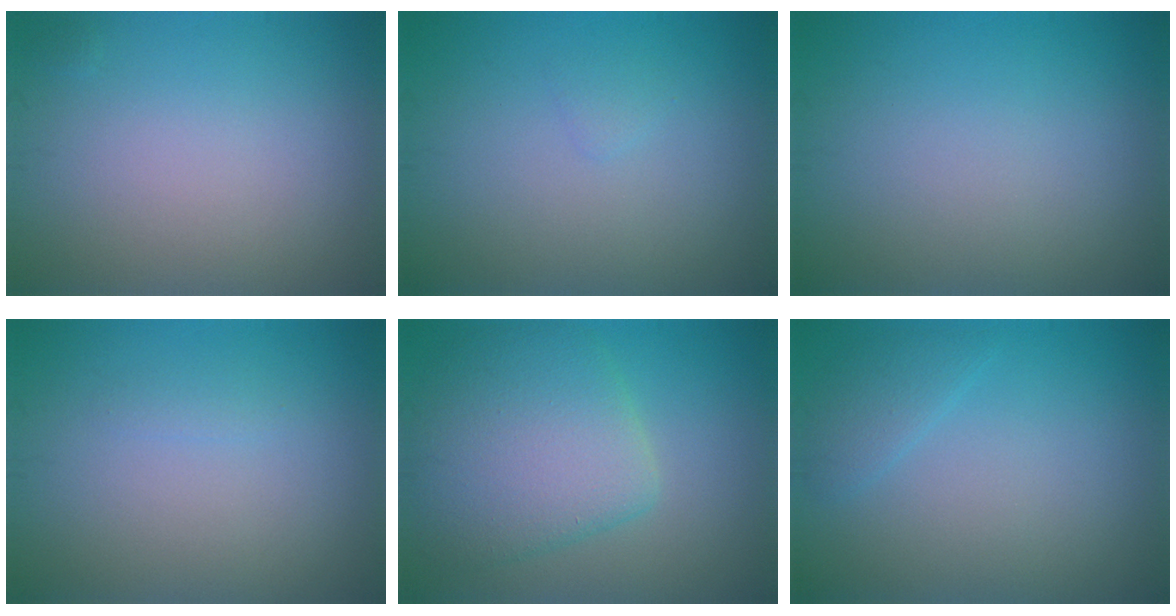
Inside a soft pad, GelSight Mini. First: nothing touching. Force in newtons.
{"total": 0.5, "press": 0.5, "slide": 0.1}
{"total": 0.0}
{"total": 0.6, "press": 0.6, "slide": 0.0}
{"total": 7.3, "press": 7.3, "slide": 0.2}
{"total": 1.5, "press": 1.5, "slide": 0.1}